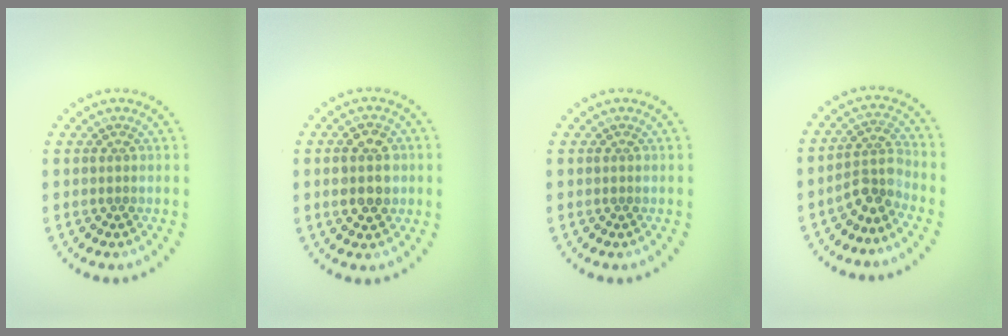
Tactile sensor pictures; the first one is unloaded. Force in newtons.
{"total": 3.7, "press": 3.7, "slide": 0.1}
{"total": 0.0}
{"total": 2.9, "press": 2.2, "slide": 2.0}